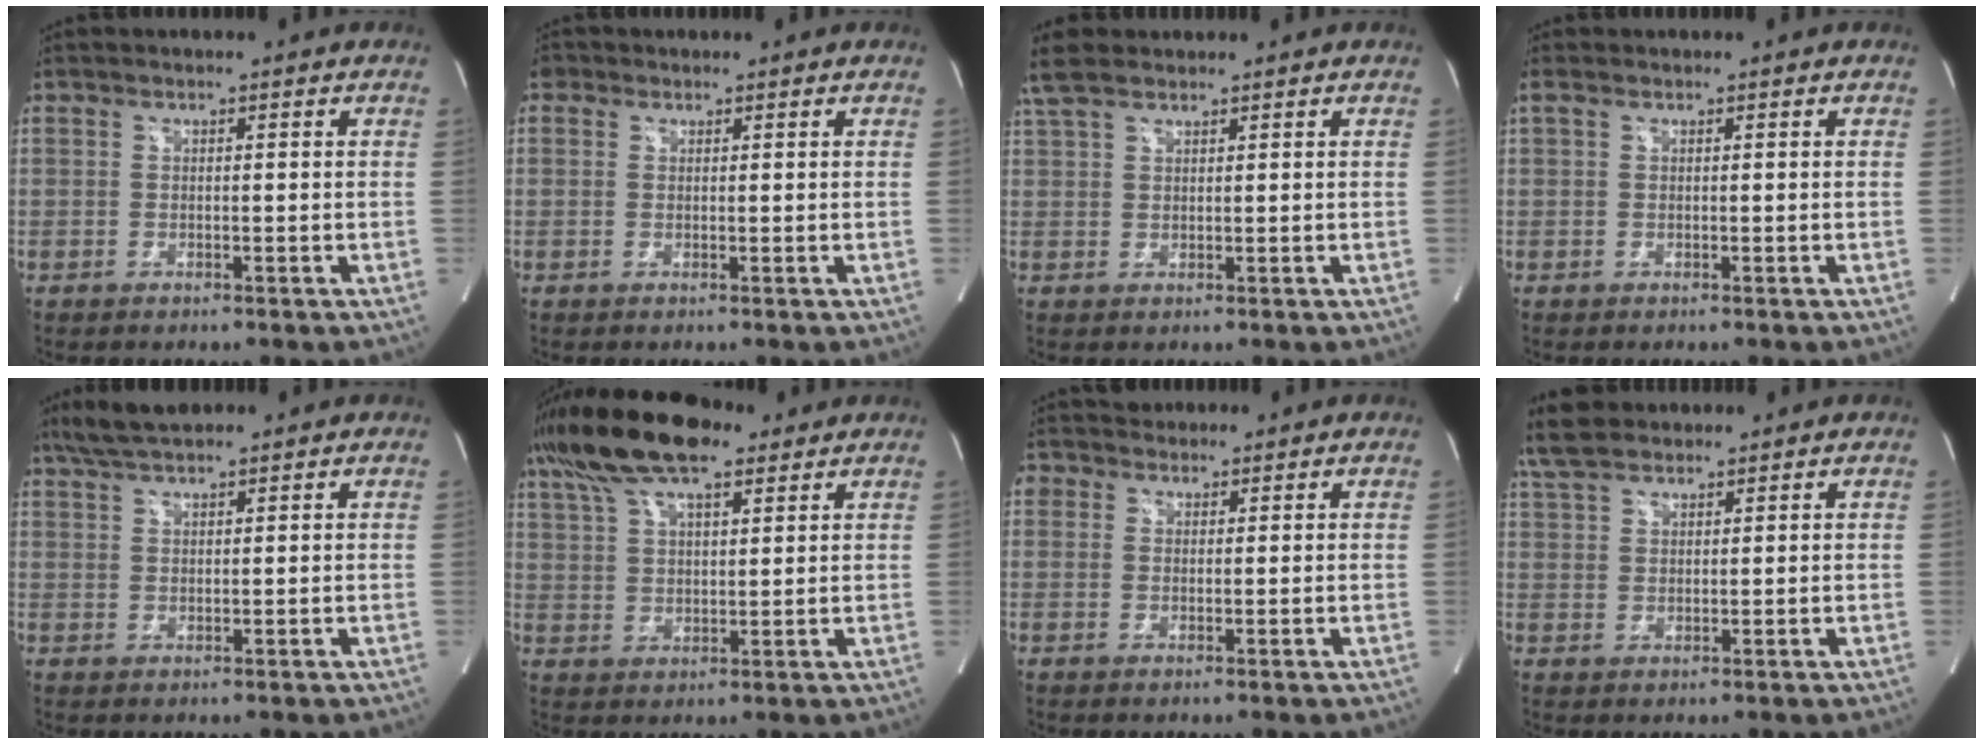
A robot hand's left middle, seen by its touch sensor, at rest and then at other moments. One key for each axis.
{"total": 1.5, "fx": 0.8, "fy": 1.3, "fz": 0.2, "tx": 0.002, "ty": 0.007, "tz": 0.009}
{"total": 5.1, "fx": 4.1, "fy": 1.7, "fz": 2.5, "tx": -0.065, "ty": 0.023, "tz": 0.085}
{"total": 0.9, "fx": 0.7, "fy": 0.4, "fz": 0.5, "tx": -0.019, "ty": 0.019, "tz": 0.016}
{"total": 5.6, "fx": 4.7, "fy": 1.1, "fz": 2.9, "tx": -0.062, "ty": 0.021, "tz": 0.088}
{"total": 13.8, "fx": 10.3, "fy": 4.0, "fz": 8.3, "tx": -0.172, "ty": 0.031, "tz": 0.186}
{"total": 3.1, "fx": 2.0, "fy": 2.3, "fz": 0.0, "tx": -0.001, "ty": 0.020, "tz": 0.033}
{"total": 7.3, "fx": 6.1, "fy": 2.5, "fz": 3.0, "tx": -0.075, "ty": 0.023, "tz": 0.123}